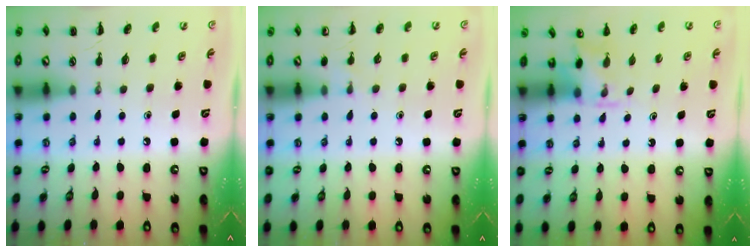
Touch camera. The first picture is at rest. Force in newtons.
{"total": 5.0, "press": 4.8, "slide": 1.5}
{"total": 3.2, "press": 3.1, "slide": 0.7}